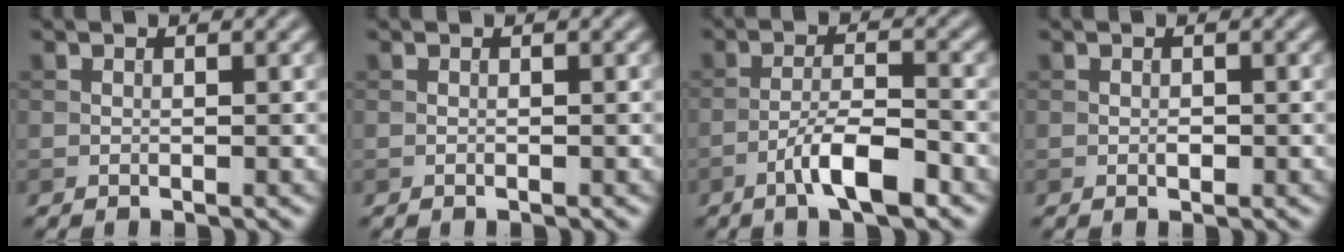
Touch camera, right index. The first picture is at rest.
{"total": 0.0}
{"total": 5.0, "force": [-3.0, 1.1, 3.8], "torque": [-0.069, 0.009, -0.056]}
{"total": 0.6, "force": [-0.1, 0.4, 0.5], "torque": [-0.007, 0.000, -0.002]}